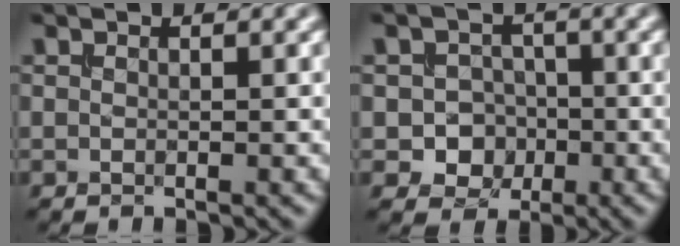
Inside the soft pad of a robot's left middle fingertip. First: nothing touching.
{"total": 4.1, "force": [-1.3, 3.6, 1.5], "torque": [-0.005, 0.004, -0.034]}